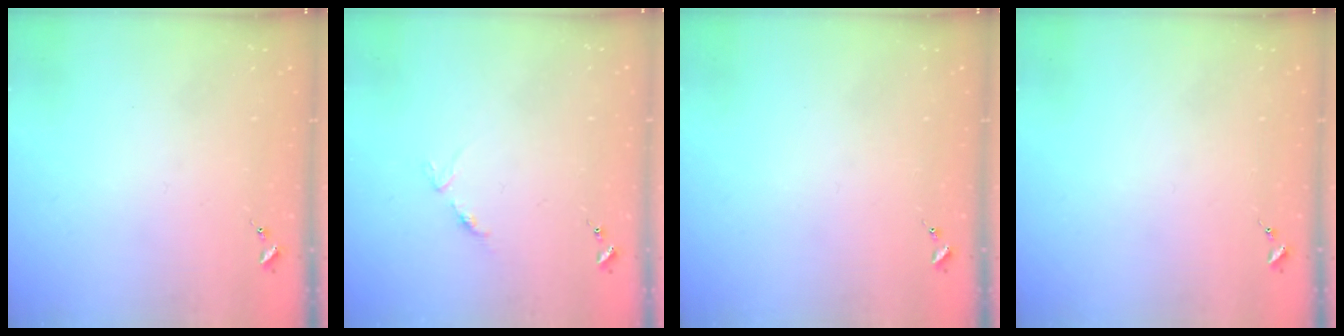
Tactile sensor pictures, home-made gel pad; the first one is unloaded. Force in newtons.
{"total": 3.2, "press": 3.2, "slide": 0.4}
{"total": 0.0}
{"total": 0.0}